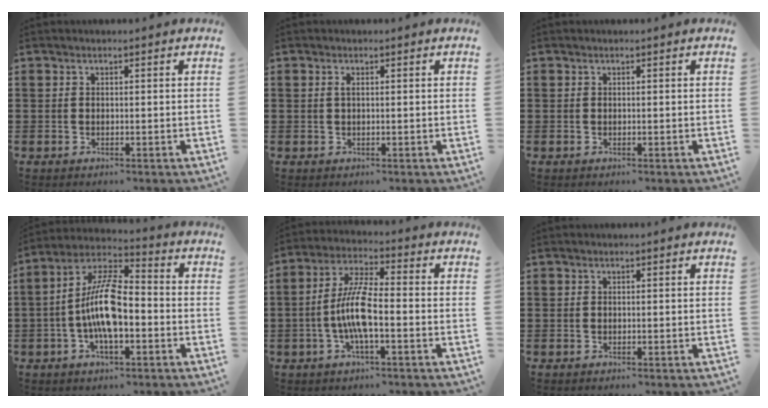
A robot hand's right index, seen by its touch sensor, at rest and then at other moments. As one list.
[{"total": 0.8, "force": [0.1, 0.2, 0.7], "torque": [-0.016, 0.000, 0.002]}, {"total": 0.0}, {"total": 10.9, "force": [-2.1, 4.3, 9.8], "torque": [-0.224, -0.005, -0.046]}, {"total": 8.2, "force": [-1.6, 2.1, 7.7], "torque": [-0.176, -0.008, -0.040]}, {"total": 0.0}]